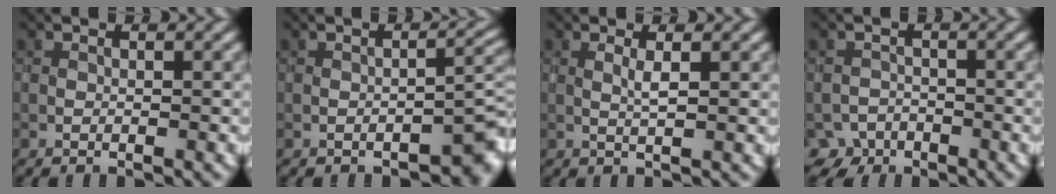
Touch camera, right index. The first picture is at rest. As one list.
[{"total": 2.8, "force": [-2.0, 0.8, 1.7], "torque": [-0.017, 0.011, -0.027]}, {"total": 1.1, "force": [0.5, -0.1, 1.0], "torque": [-0.026, 0.001, 0.008]}, {"total": 4.0, "force": [-3.1, 2.5, 0.2], "torque": [0.013, 0.000, -0.046]}]